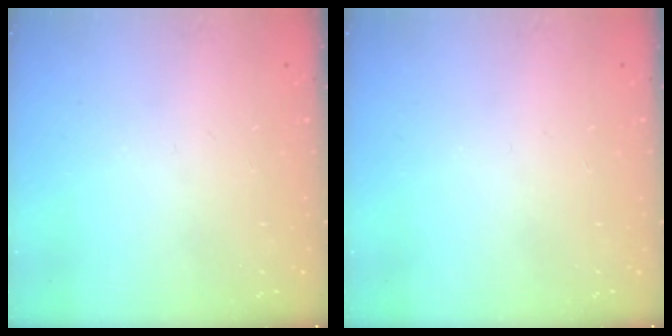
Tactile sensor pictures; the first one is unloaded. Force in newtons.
{"total": 0.0}